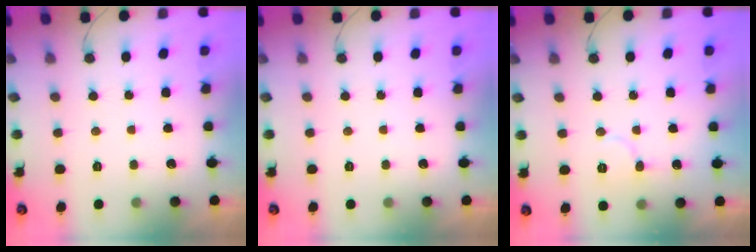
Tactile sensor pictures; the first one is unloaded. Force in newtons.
{"total": 0.0}
{"total": 7.0, "press": 7.0, "slide": 0.7}